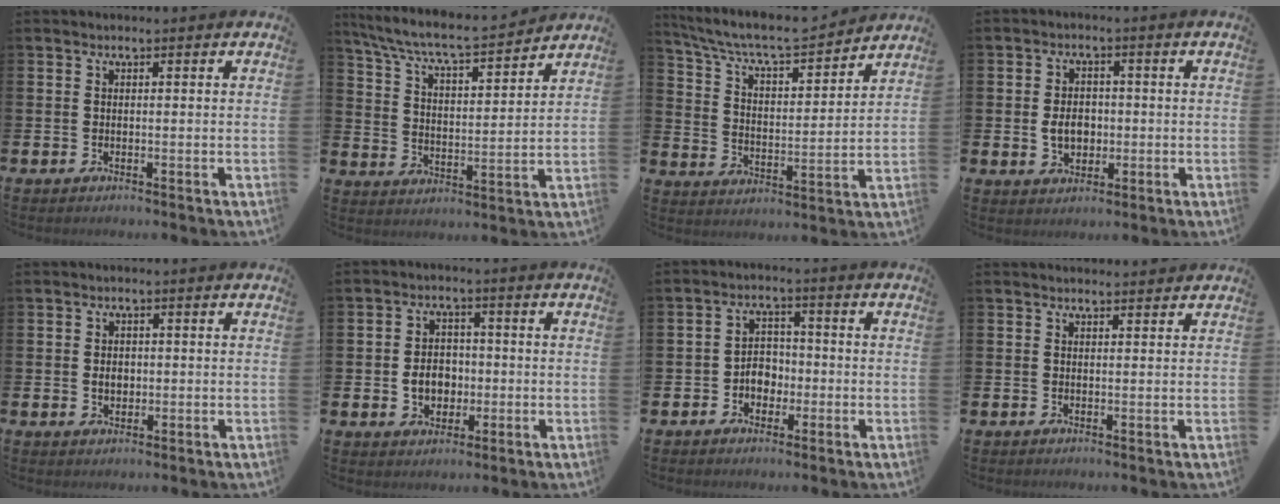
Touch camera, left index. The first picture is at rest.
{"total": 7.4, "force": [7.0, 0.7, 2.5], "torque": [-0.080, -0.054, 0.117]}
{"total": 7.8, "force": [7.1, 1.6, 2.6], "torque": [-0.087, -0.052, 0.121]}
{"total": 4.1, "force": [-0.4, 3.0, 2.7], "torque": [-0.035, 0.002, -0.014]}
{"total": 2.1, "force": [0.0, 1.6, 1.3], "torque": [-0.006, 0.000, -0.006]}
{"total": 4.7, "force": [-0.8, 3.7, 2.7], "torque": [-0.036, 0.001, -0.023]}
{"total": 3.7, "force": [-1.4, 2.9, 1.9], "torque": [-0.028, 0.005, -0.034]}
{"total": 1.2, "force": [1.2, 0.1, 0.1], "torque": [0.010, -0.007, 0.019]}